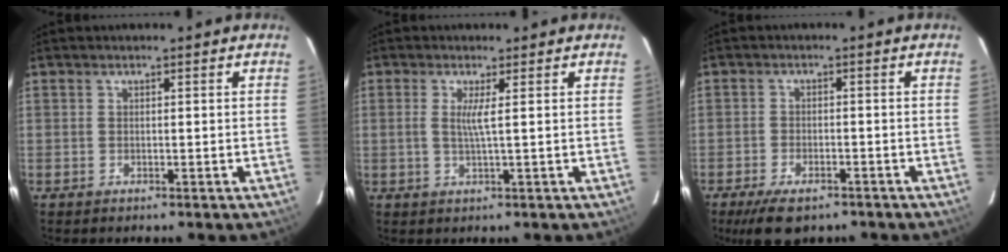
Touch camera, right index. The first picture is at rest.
{"total": 2.6, "force": [0.5, -0.5, 2.5], "torque": [-0.050, -0.004, 0.007]}
{"total": 7.9, "force": [-5.7, 3.3, 4.3], "torque": [-0.101, -0.015, -0.093]}